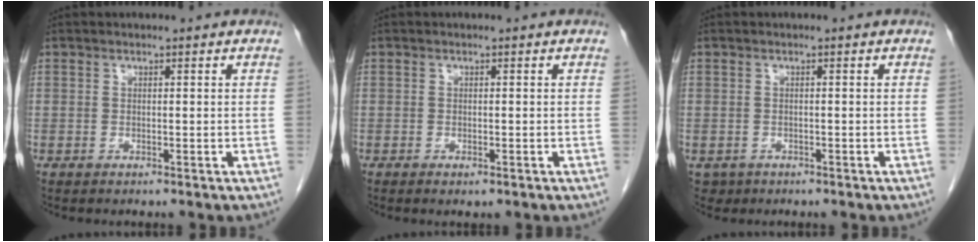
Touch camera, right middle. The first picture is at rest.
{"total": 1.3, "force": [-0.7, 0.5, 0.9], "torque": [-0.015, -0.003, -0.005]}
{"total": 1.7, "force": [-0.8, 1.4, 0.1], "torque": [-0.005, 0.003, -0.010]}